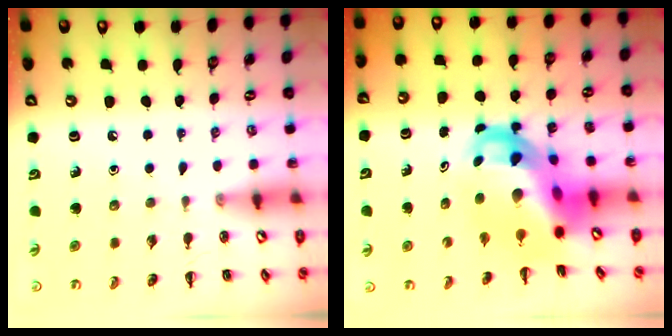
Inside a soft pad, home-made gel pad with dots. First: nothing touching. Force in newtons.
{"total": 10.0, "press": 9.7, "slide": 2.6}